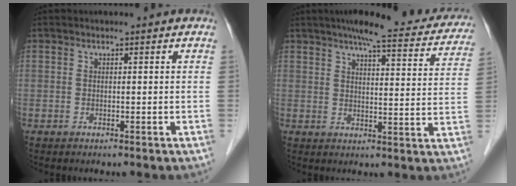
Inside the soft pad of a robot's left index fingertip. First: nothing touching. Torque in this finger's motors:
{"motor_torque": [0.28, -0.46, 0.05, 0.02]}